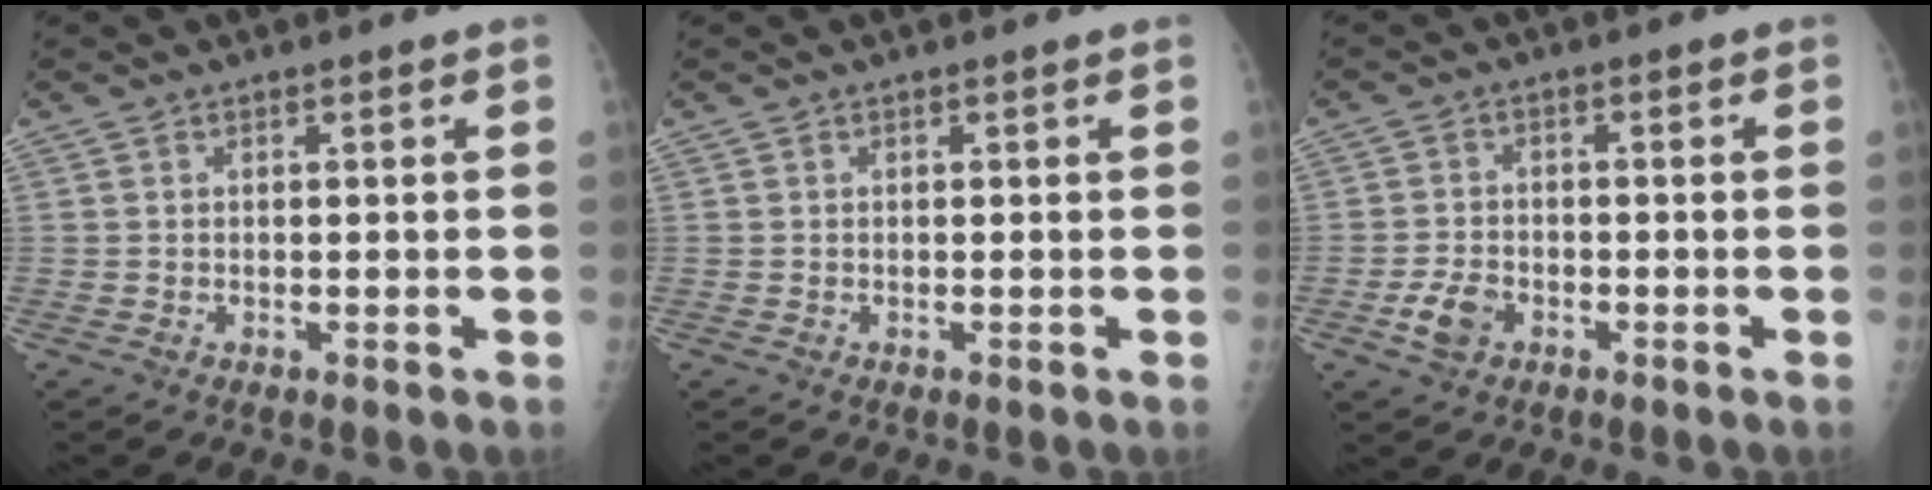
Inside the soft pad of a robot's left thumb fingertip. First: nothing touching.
{"total": 0.0}
{"total": 4.5, "force": [-2.1, 3.1, 2.4], "torque": [-0.046, 0.009, -0.040]}